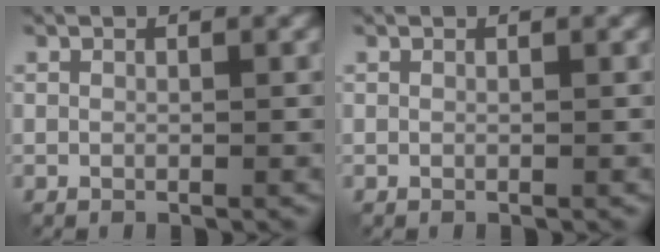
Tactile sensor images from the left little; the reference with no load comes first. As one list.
[{"total": 0.0}]